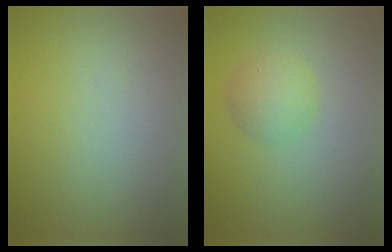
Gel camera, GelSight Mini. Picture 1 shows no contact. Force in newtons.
{"total": 2.7, "press": 2.7, "slide": 0.1}